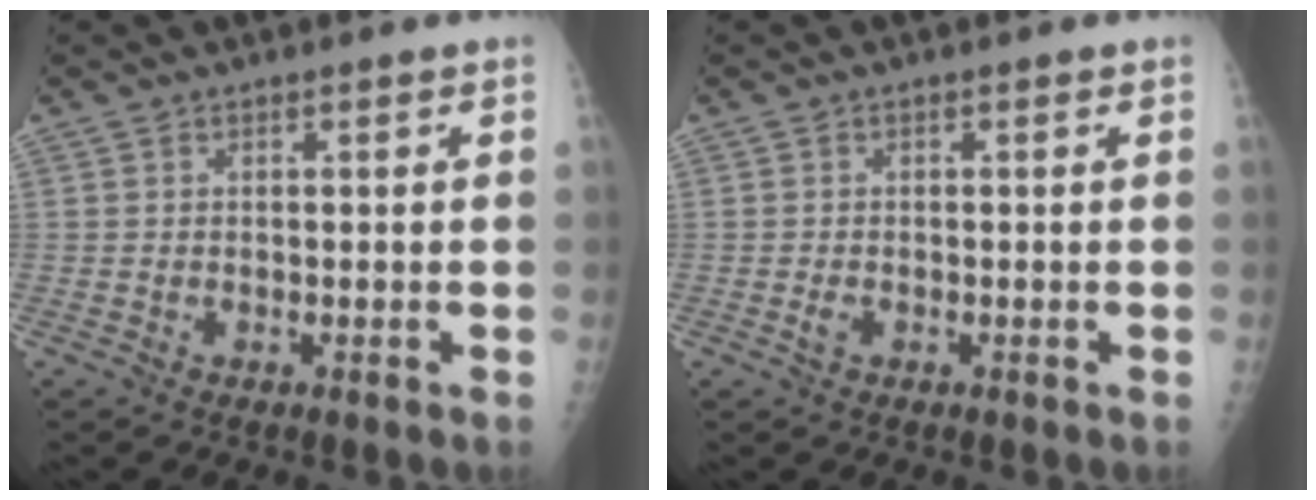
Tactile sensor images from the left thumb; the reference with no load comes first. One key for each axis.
{"total": 1.2, "fx": -0.4, "fy": 0.8, "fz": 0.8, "tx": -0.016, "ty": -0.001, "tz": -0.007}